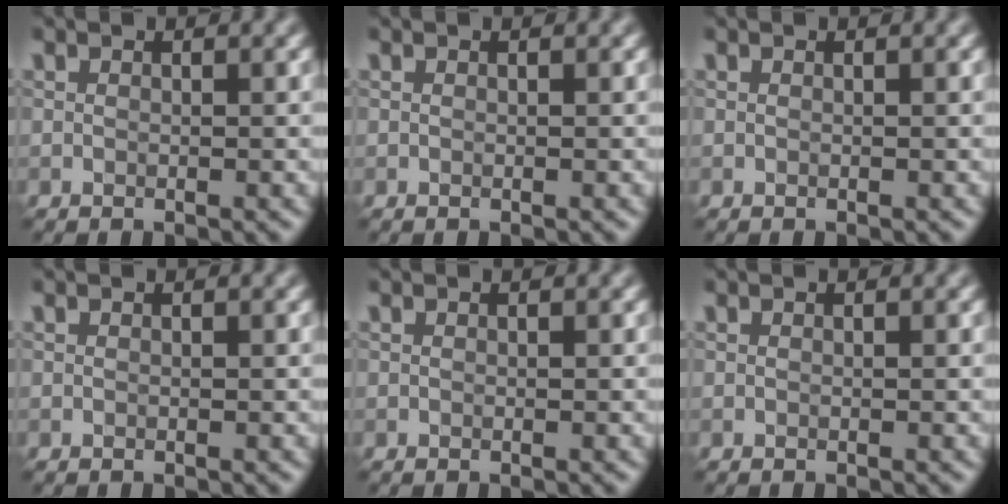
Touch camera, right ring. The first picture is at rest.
{"total": 0.0}
{"total": 0.0}
{"total": 0.0}
{"total": 0.0}
{"total": 0.0}